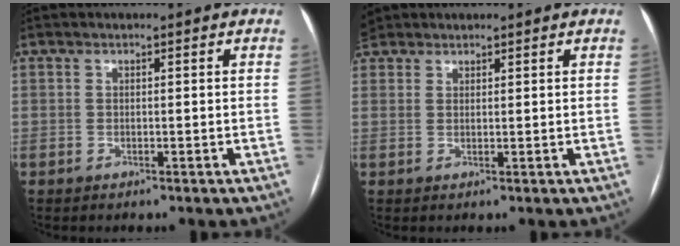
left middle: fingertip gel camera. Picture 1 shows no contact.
{"total": 3.2, "force": [2.6, 1.8, 0.4], "torque": [-0.013, 0.014, 0.051]}